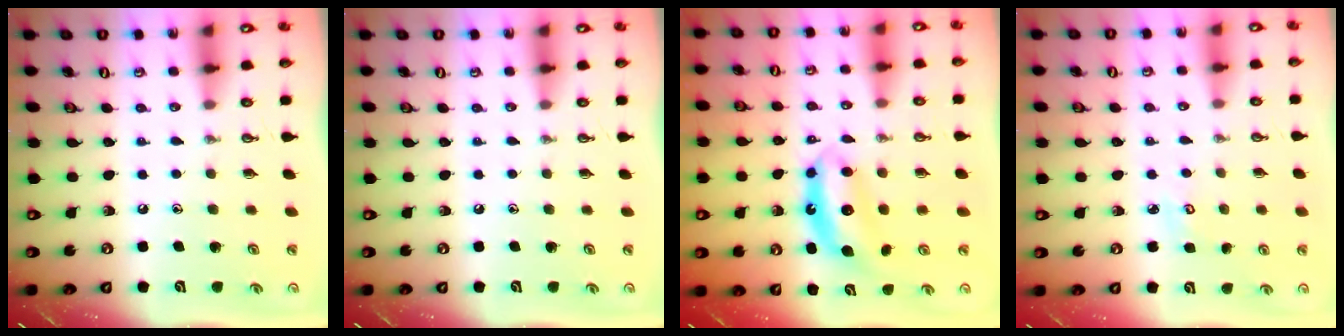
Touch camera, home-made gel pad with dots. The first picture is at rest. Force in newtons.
{"total": 0.0}
{"total": 6.5, "press": 6.5, "slide": 0.3}
{"total": 3.4, "press": 3.4, "slide": 0.3}